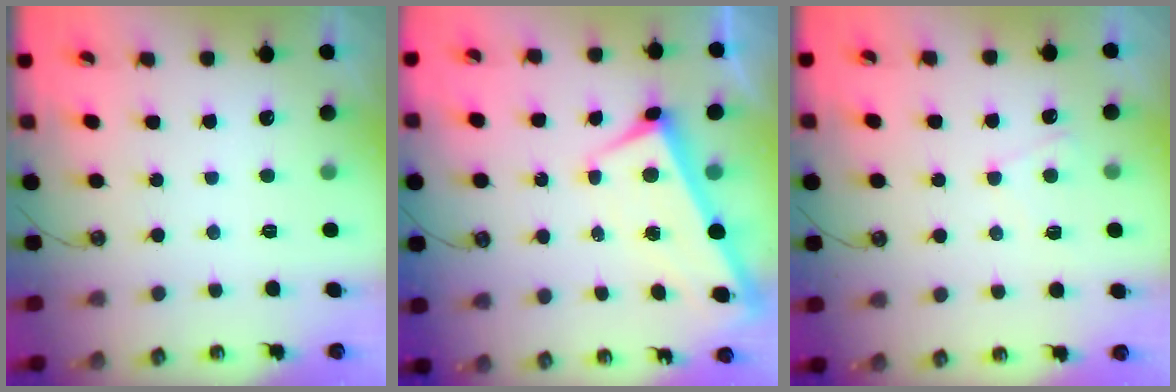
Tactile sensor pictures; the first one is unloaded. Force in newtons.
{"total": 1.0, "press": 0.7, "slide": 0.8}
{"total": 3.2, "press": 3.1, "slide": 0.3}